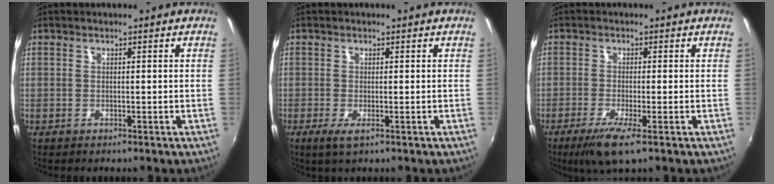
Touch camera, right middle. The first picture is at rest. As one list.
[{"total": 2.2, "force": [-0.8, 0.3, 2.0], "torque": [-0.041, -0.010, -0.012]}, {"total": 5.4, "force": [-3.0, 0.4, 4.4], "torque": [-0.101, -0.017, -0.055]}]